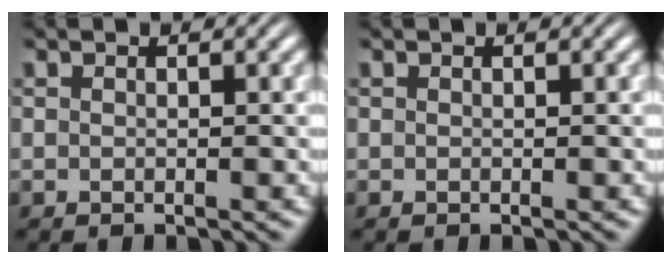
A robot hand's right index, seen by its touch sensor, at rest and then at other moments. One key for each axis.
{"total": 0.0}